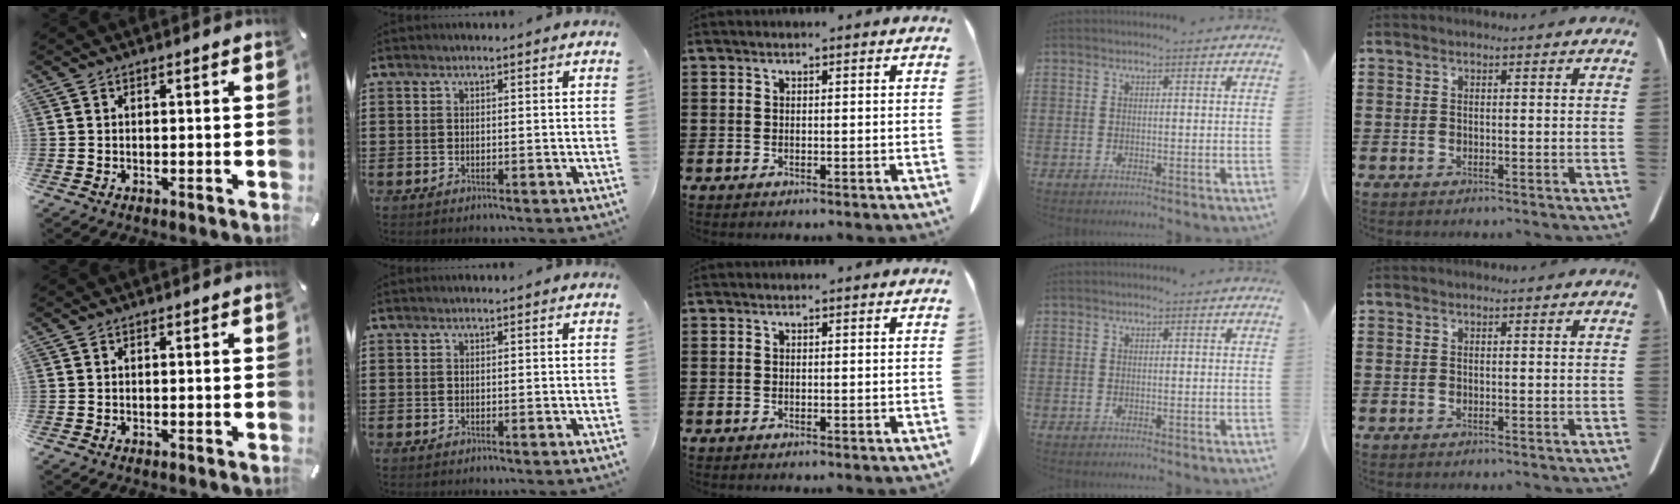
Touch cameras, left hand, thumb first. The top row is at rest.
{}